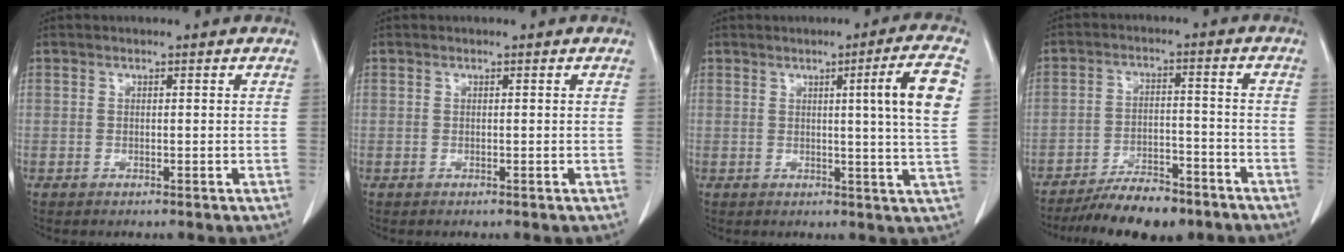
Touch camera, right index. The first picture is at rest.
{"total": 0.0}
{"total": 8.4, "force": [2.1, -1.3, 8.1], "torque": [-0.110, -0.005, 0.026]}
{"total": 10.9, "force": [-9.1, 3.2, 5.1], "torque": [-0.077, -0.001, -0.144]}